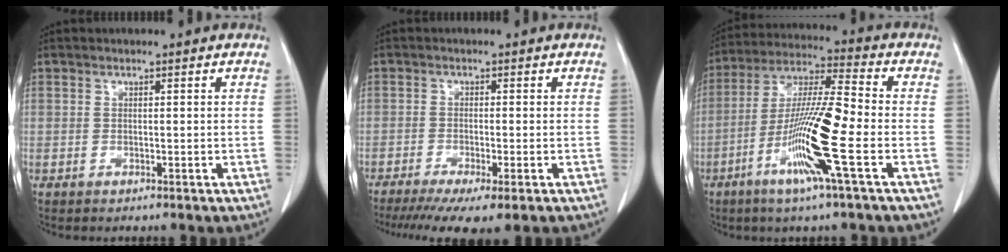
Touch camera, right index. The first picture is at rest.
{"total": 9.2, "force": [-6.5, 1.1, 6.4], "torque": [-0.096, -0.019, -0.103]}
{"total": 14.6, "force": [-5.0, -0.6, 13.7], "torque": [-0.270, -0.015, -0.103]}